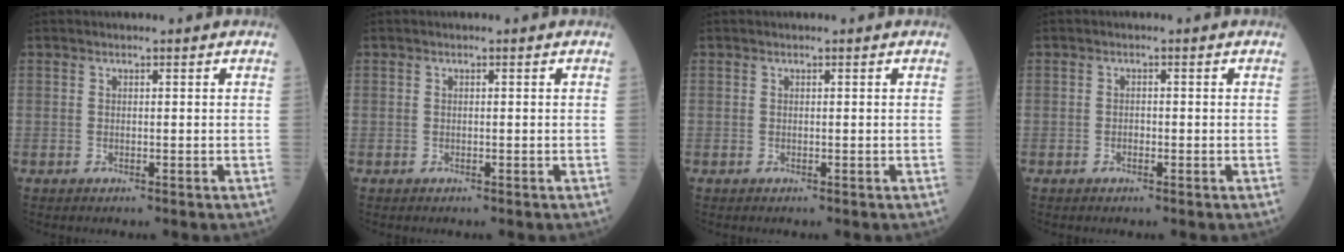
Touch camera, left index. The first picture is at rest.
{"total": 0.0}
{"total": 0.0}
{"total": 0.7, "force": [-0.5, 0.4, 0.4], "torque": [-0.007, -0.001, -0.011]}